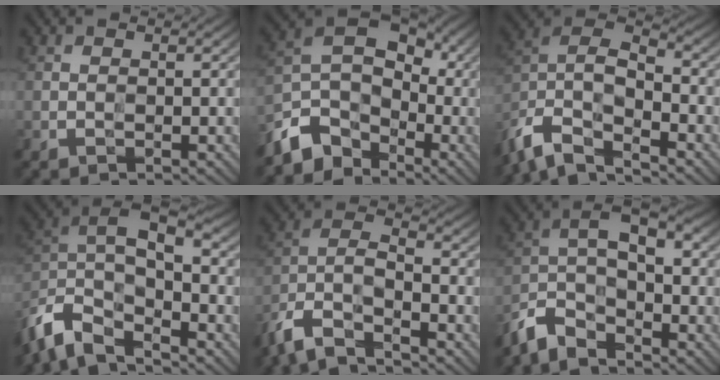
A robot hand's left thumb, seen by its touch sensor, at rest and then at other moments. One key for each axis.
{"total": 9.9, "fx": -5.0, "fy": 6.9, "fz": 5.0, "tx": -0.104, "ty": -0.003, "tz": -0.115}
{"total": 11.4, "fx": -8.0, "fy": 4.3, "fz": 6.9, "tx": -0.142, "ty": -0.012, "tz": -0.169}
{"total": 10.9, "fx": -7.0, "fy": 4.2, "fz": 7.2, "tx": -0.142, "ty": -0.013, "tz": -0.140}
{"total": 8.6, "fx": -6.5, "fy": 2.6, "fz": 5.0, "tx": -0.098, "ty": -0.006, "tz": -0.146}
{"total": 7.3, "fx": -5.1, "fy": 2.8, "fz": 4.5, "tx": -0.086, "ty": 0.001, "tz": -0.116}